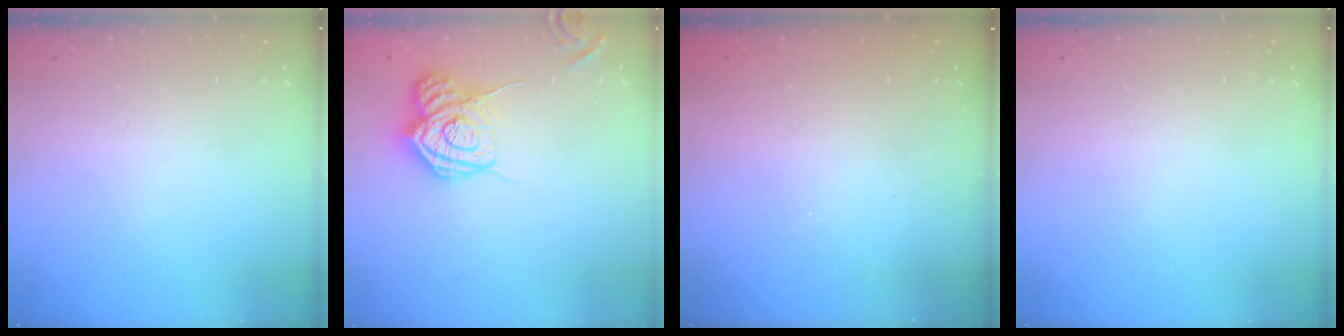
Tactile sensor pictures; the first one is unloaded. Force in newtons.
{"total": 14.1, "press": 14.0, "slide": 1.3}
{"total": 2.2, "press": 2.1, "slide": 0.7}
{"total": 0.0}